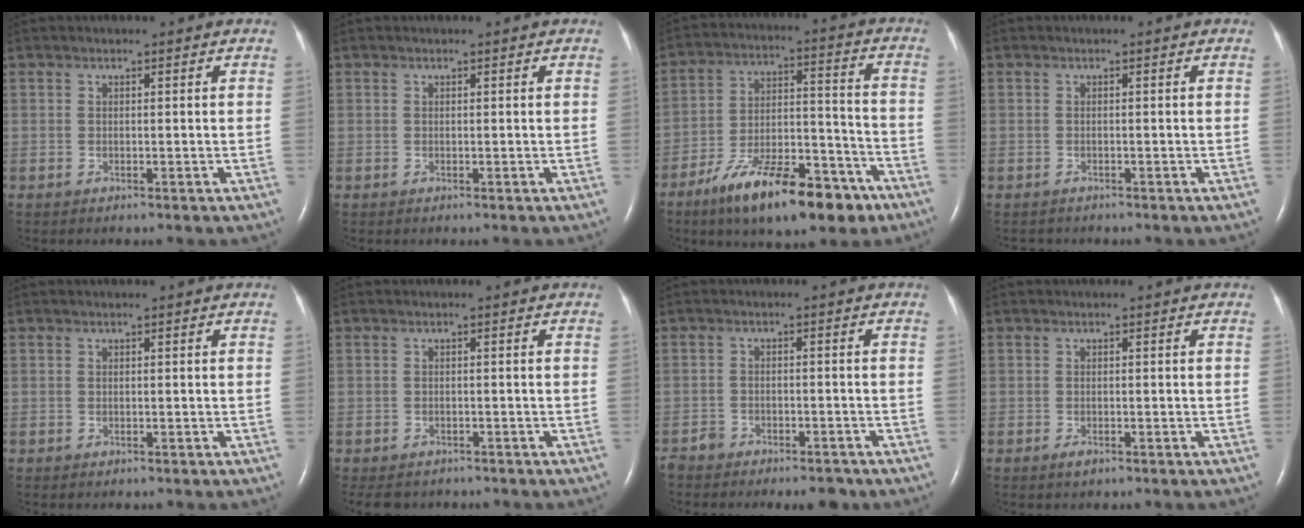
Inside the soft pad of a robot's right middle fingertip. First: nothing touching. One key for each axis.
{"total": 0.0}
{"total": 17.8, "fx": -11.7, "fy": 5.6, "fz": 12.2, "tx": -0.185, "ty": 0.015, "tz": -0.192}
{"total": 1.0, "fx": -0.9, "fy": 0.4, "fz": -0.1, "tx": -0.005, "ty": -0.001, "tz": -0.016}
{"total": 0.0}
{"total": 5.9, "fx": -5.0, "fy": 2.7, "fz": 1.5, "tx": -0.022, "ty": -0.002, "tz": -0.065}
{"total": 4.6, "fx": -4.0, "fy": 1.7, "fz": 1.4, "tx": -0.017, "ty": -0.002, "tz": -0.063}
{"total": 1.1, "fx": -0.7, "fy": 0.4, "fz": 0.7, "tx": -0.016, "ty": -0.002, "tz": -0.010}